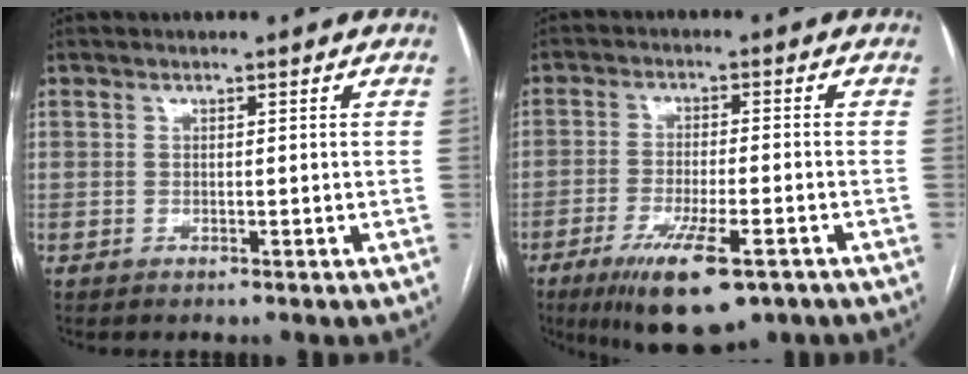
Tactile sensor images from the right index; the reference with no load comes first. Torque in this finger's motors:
{"motor_torque": [1.34, -0.80, 0.55, 0.15]}